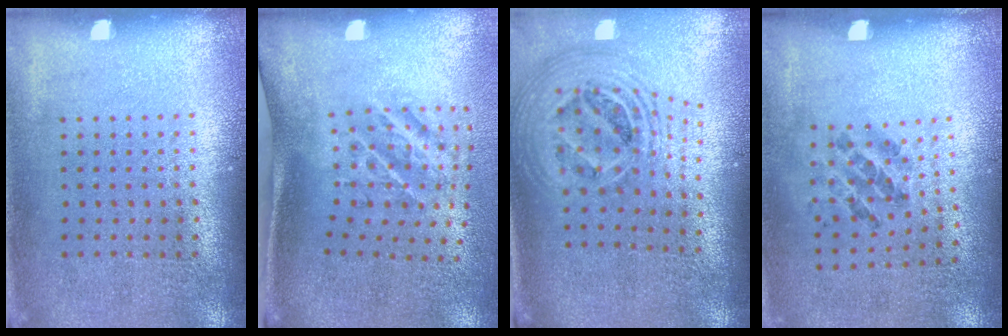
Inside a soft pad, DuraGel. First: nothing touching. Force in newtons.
{"total": 2.4, "press": 1.4, "slide": 2.0}
{"total": 2.5, "press": 1.8, "slide": 1.7}
{"total": 1.1, "press": 0.7, "slide": 0.9}